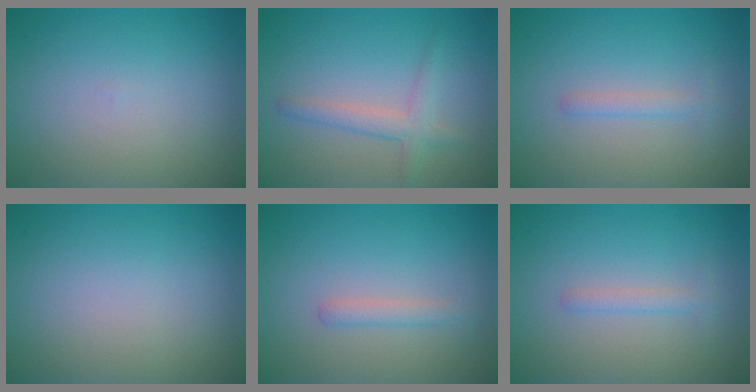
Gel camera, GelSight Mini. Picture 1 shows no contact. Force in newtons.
{"total": 1.7, "press": 1.7, "slide": 0.2}
{"total": 1.2, "press": 1.2, "slide": 0.1}
{"total": 0.0}
{"total": 1.4, "press": 1.4, "slide": 0.0}
{"total": 1.2, "press": 1.2, "slide": 0.1}